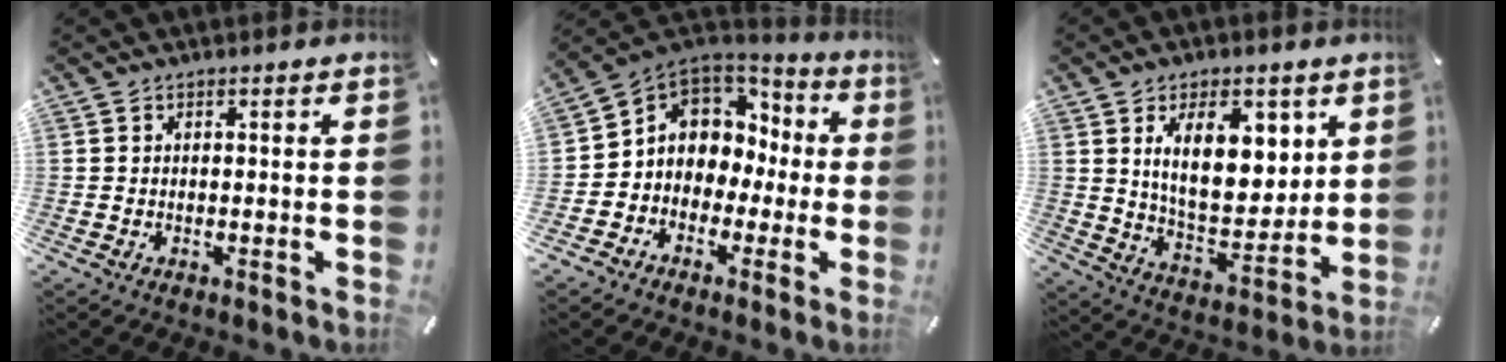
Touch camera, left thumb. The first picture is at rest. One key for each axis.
{"total": 7.2, "fx": 0.7, "fy": 7.0, "fz": 1.4, "tx": -0.049, "ty": -0.015, "tz": 0.022}
{"total": 15.1, "fx": 6.3, "fy": 8.5, "fz": 10.8, "tx": -0.170, "ty": -0.019, "tz": 0.109}